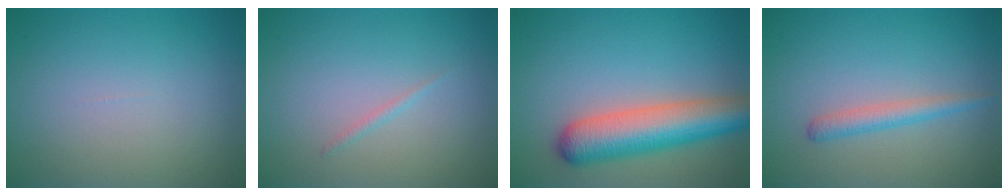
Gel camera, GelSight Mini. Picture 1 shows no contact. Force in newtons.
{"total": 0.6, "press": 0.6, "slide": 0.1}
{"total": 7.4, "press": 7.4, "slide": 0.3}
{"total": 1.9, "press": 1.9, "slide": 0.1}